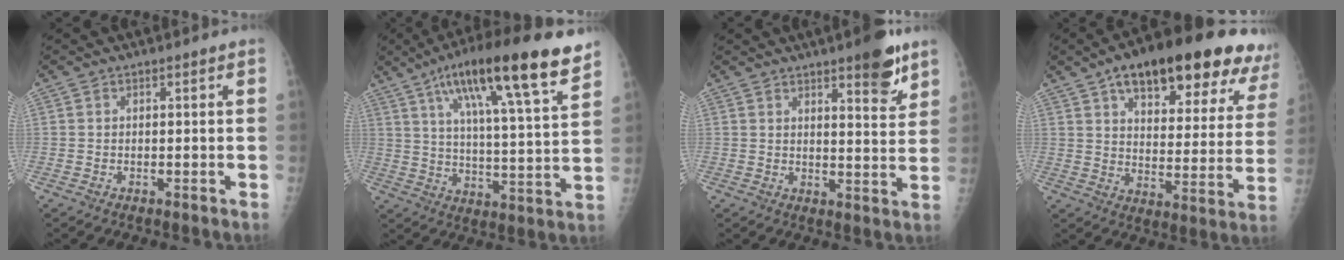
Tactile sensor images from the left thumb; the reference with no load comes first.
{"total": 22.0, "force": [13.2, 3.8, 17.2], "torque": [-0.261, -0.033, 0.211]}
{"total": 8.4, "force": [5.4, 2.1, 6.1], "torque": [-0.066, -0.033, 0.072]}
{"total": 26.9, "force": [16.7, 10.1, 18.5], "torque": [-0.223, -0.025, 0.227]}